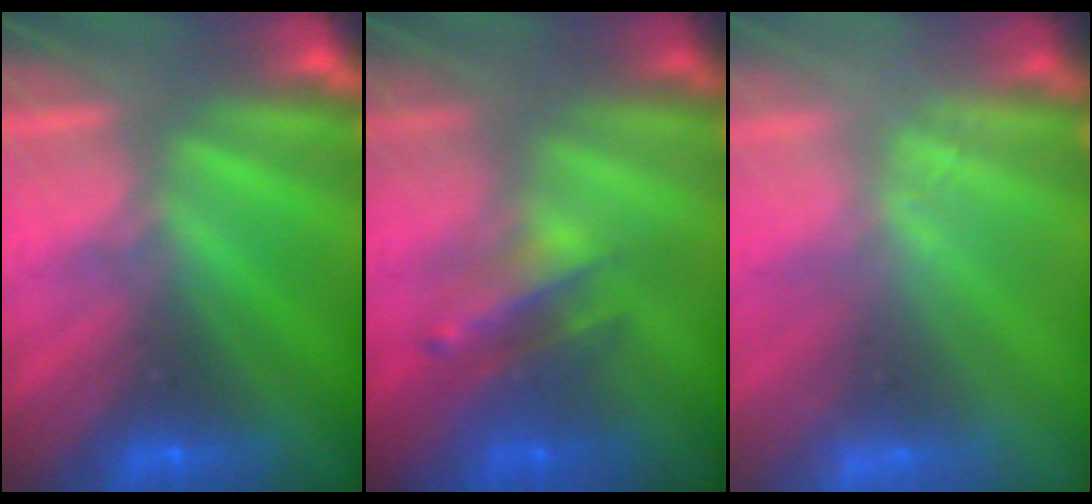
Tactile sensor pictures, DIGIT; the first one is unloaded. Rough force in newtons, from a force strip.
{"total": 2.3}
{"total": 2.4}